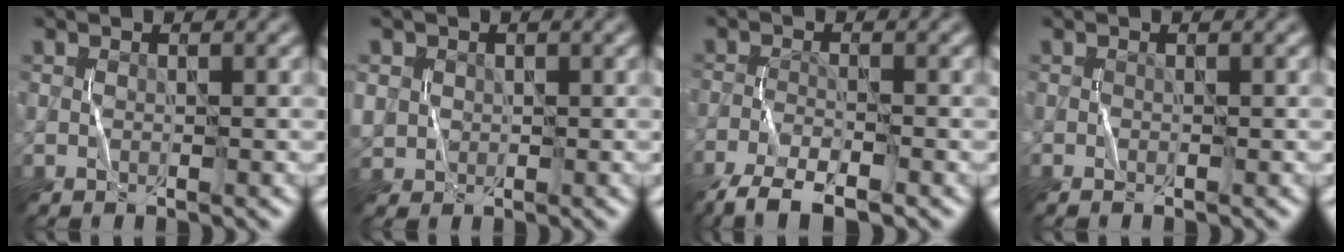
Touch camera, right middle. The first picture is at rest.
{"total": 2.3, "force": [0.6, 2.2, 0.6], "torque": [-0.025, 0.000, 0.022]}
{"total": 4.8, "force": [-3.9, 0.8, 2.6], "torque": [-0.051, -0.011, -0.080]}
{"total": 0.6, "force": [-0.1, -0.4, -0.4], "torque": [0.010, -0.002, -0.003]}